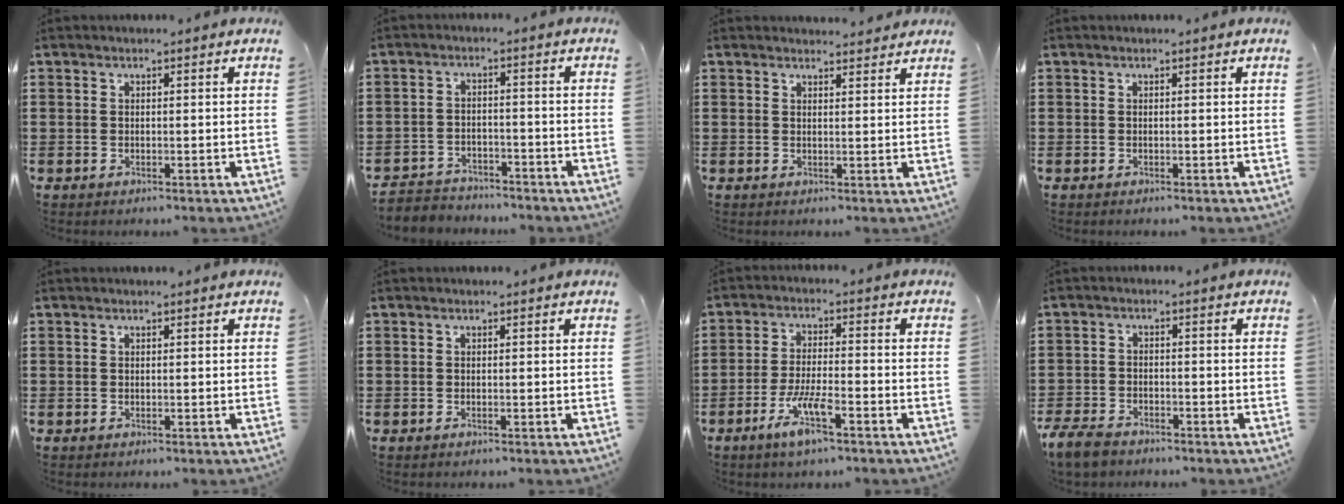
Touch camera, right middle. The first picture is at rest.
{"total": 3.4, "force": [-3.2, 0.9, -0.3], "torque": [-0.004, 0.001, -0.071]}
{"total": 1.8, "force": [1.7, 0.3, 0.1], "torque": [0.001, -0.001, 0.033]}
{"total": 0.0}
{"total": 0.0}
{"total": 0.0}
{"total": 6.4, "force": [-3.6, 1.1, 5.1], "torque": [-0.108, -0.010, -0.068]}
{"total": 3.9, "force": [-3.4, 1.6, 1.3], "torque": [-0.043, -0.001, -0.073]}